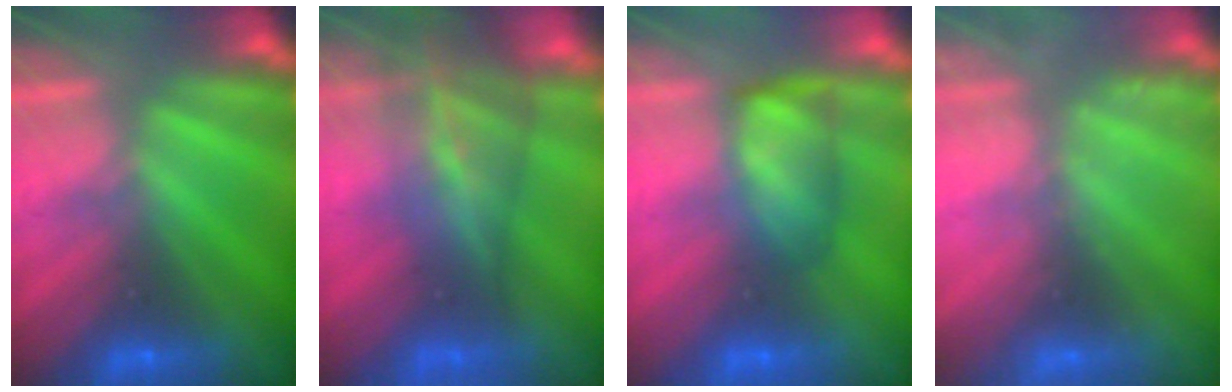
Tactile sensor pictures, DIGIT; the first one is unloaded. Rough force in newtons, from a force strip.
{"total": 9.7}
{"total": 4.8}
{"total": 2.4}